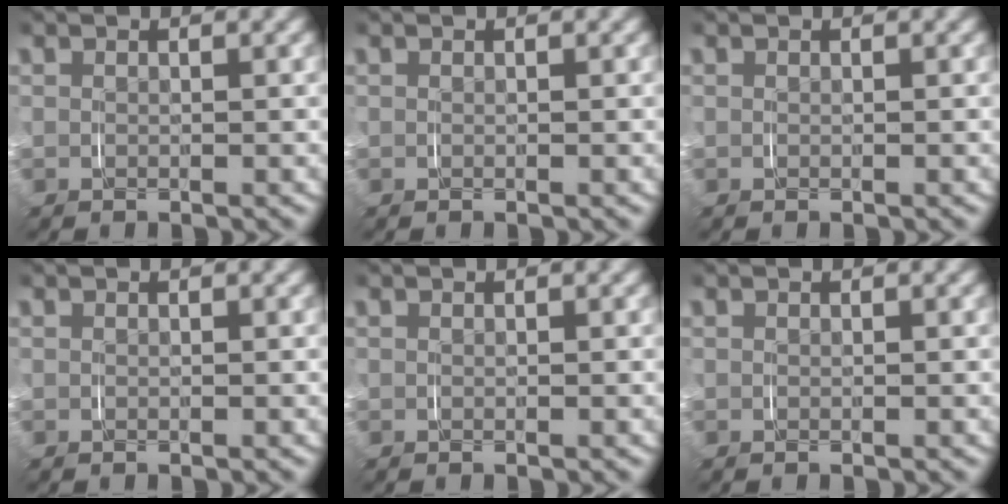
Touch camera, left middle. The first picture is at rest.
{"total": 0.0}
{"total": 0.0}
{"total": 0.0}
{"total": 0.0}
{"total": 0.0}